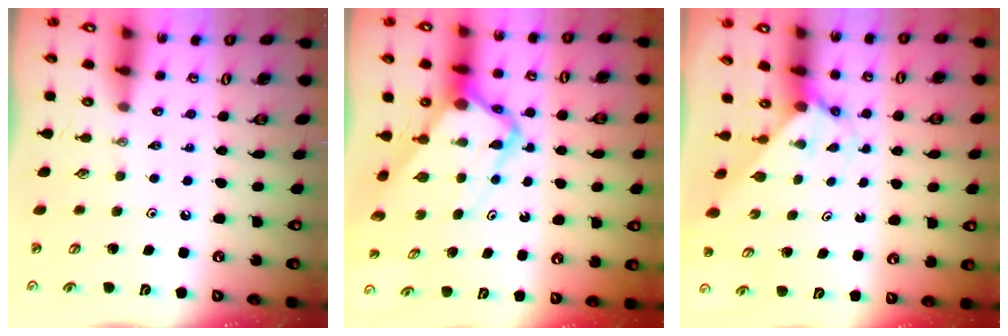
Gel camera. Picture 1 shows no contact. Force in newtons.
{"total": 7.6, "press": 7.6, "slide": 0.5}
{"total": 2.0, "press": 2.0, "slide": 0.2}